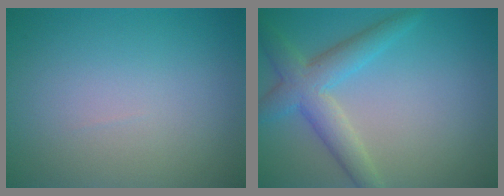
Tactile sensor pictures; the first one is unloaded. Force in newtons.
{"total": 4.5, "press": 4.4, "slide": 0.4}